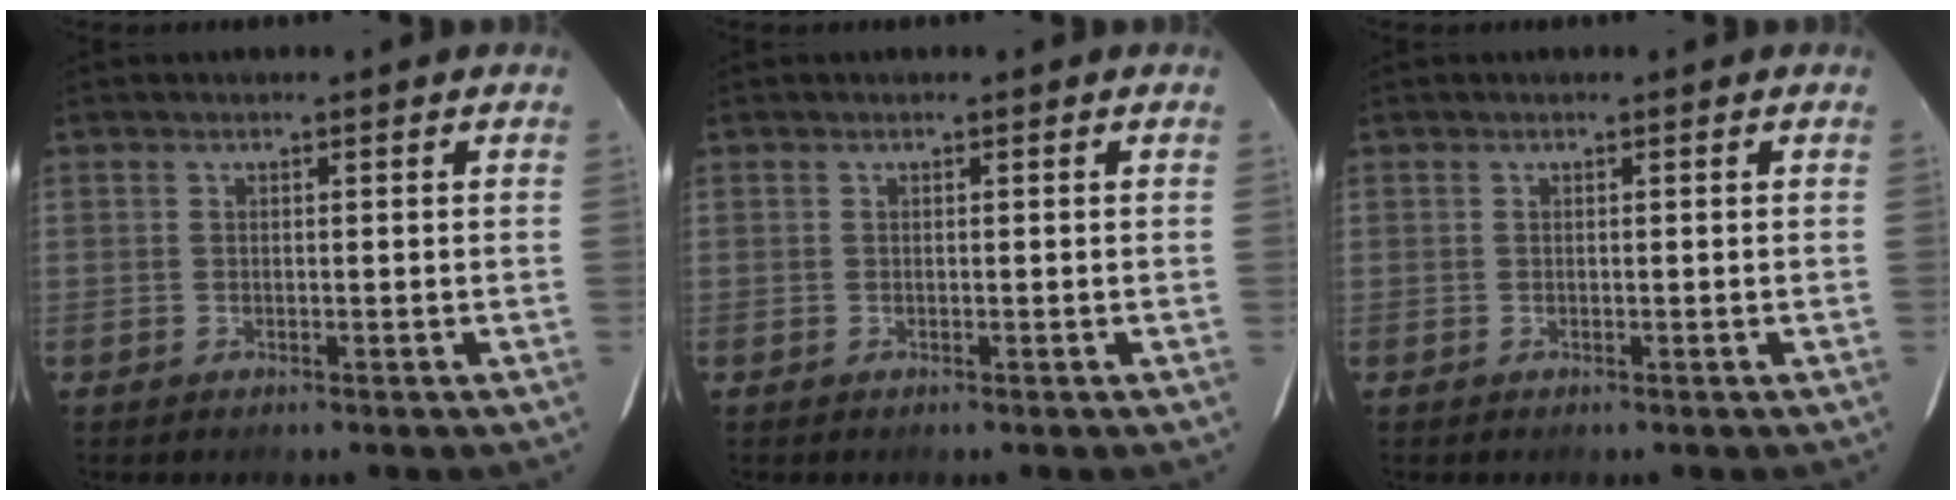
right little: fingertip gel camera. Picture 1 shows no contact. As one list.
[{"total": 0.0}, {"total": 0.0}]